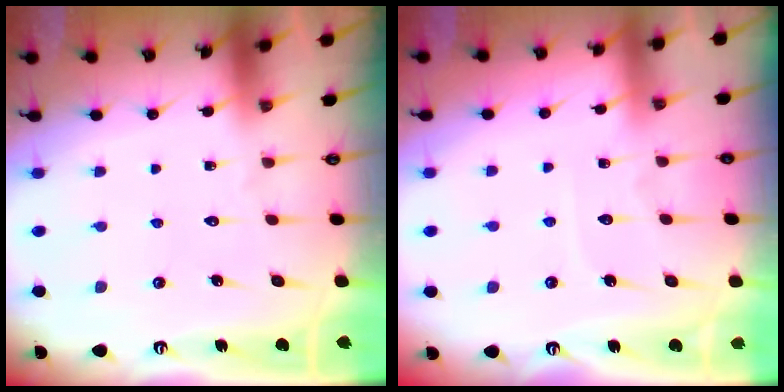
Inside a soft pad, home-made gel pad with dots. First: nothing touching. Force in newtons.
{"total": 3.9, "press": 3.8, "slide": 0.5}